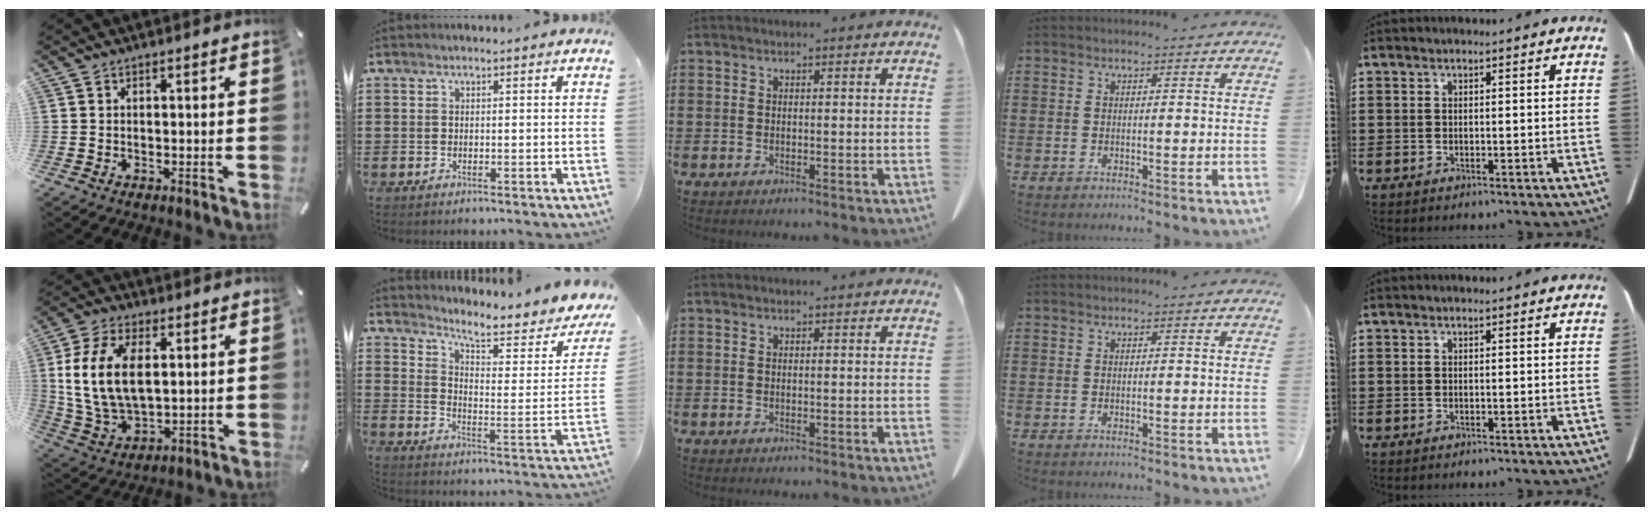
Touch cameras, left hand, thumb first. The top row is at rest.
{"thumb": {"total": 14.5, "force": [3.1, 9.1, 10.8], "torque": [-0.251, 0.001, 0.053]}, "index": {"total": 6.4, "force": [5.2, 0.8, 3.6], "torque": [-0.079, -0.041, 0.081]}}